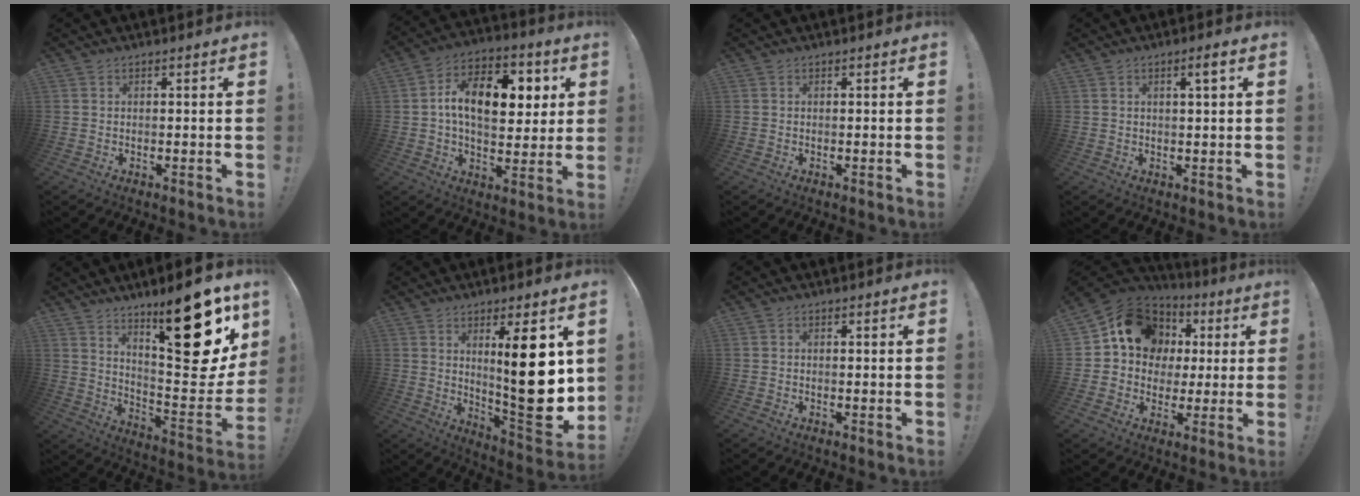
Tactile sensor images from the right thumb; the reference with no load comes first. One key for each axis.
{"total": 15.9, "fx": 3.5, "fy": 9.1, "fz": 12.6, "tx": -0.181, "ty": -0.003, "tz": 0.059}
{"total": 0.0}
{"total": 2.7, "fx": 1.1, "fy": 0.0, "fz": 2.5, "tx": -0.034, "ty": -0.005, "tz": 0.013}
{"total": 25.3, "fx": 14.0, "fy": 7.7, "fz": 19.7, "tx": -0.252, "ty": -0.112, "tz": 0.229}
{"total": 18.3, "fx": 4.4, "fy": 3.8, "fz": 17.4, "tx": -0.243, "ty": -0.040, "tz": 0.061}
{"total": 0.0}
{"total": 15.0, "fx": 4.5, "fy": 12.5, "fz": 6.9, "tx": -0.091, "ty": -0.015, "tz": 0.095}